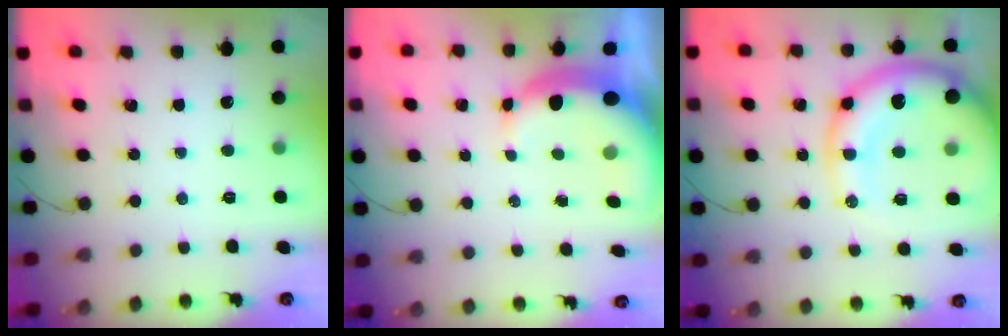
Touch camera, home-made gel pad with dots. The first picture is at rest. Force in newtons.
{"total": 9.2, "press": 9.0, "slide": 1.7}
{"total": 19.2, "press": 18.6, "slide": 4.5}